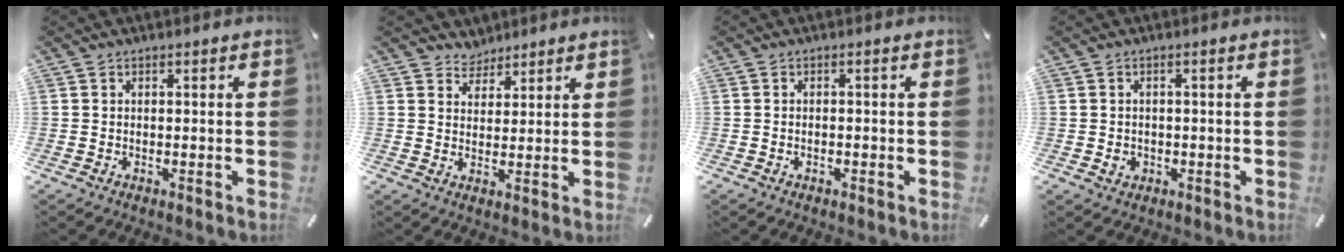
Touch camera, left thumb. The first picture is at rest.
{"total": 4.1, "force": [3.4, 2.3, -0.6], "torque": [0.004, -0.020, 0.063]}
{"total": 1.0, "force": [-0.5, 0.3, 0.8], "torque": [-0.015, -0.001, -0.008]}
{"total": 1.6, "force": [-0.4, 1.5, 0.5], "torque": [-0.012, 0.004, -0.008]}